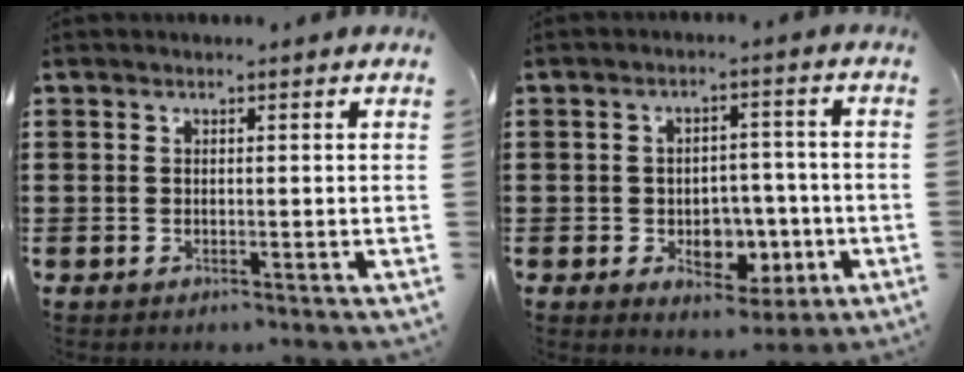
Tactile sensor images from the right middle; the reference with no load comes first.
{"total": 5.2, "force": [-1.6, 4.0, 2.8], "torque": [-0.041, 0.006, -0.030]}